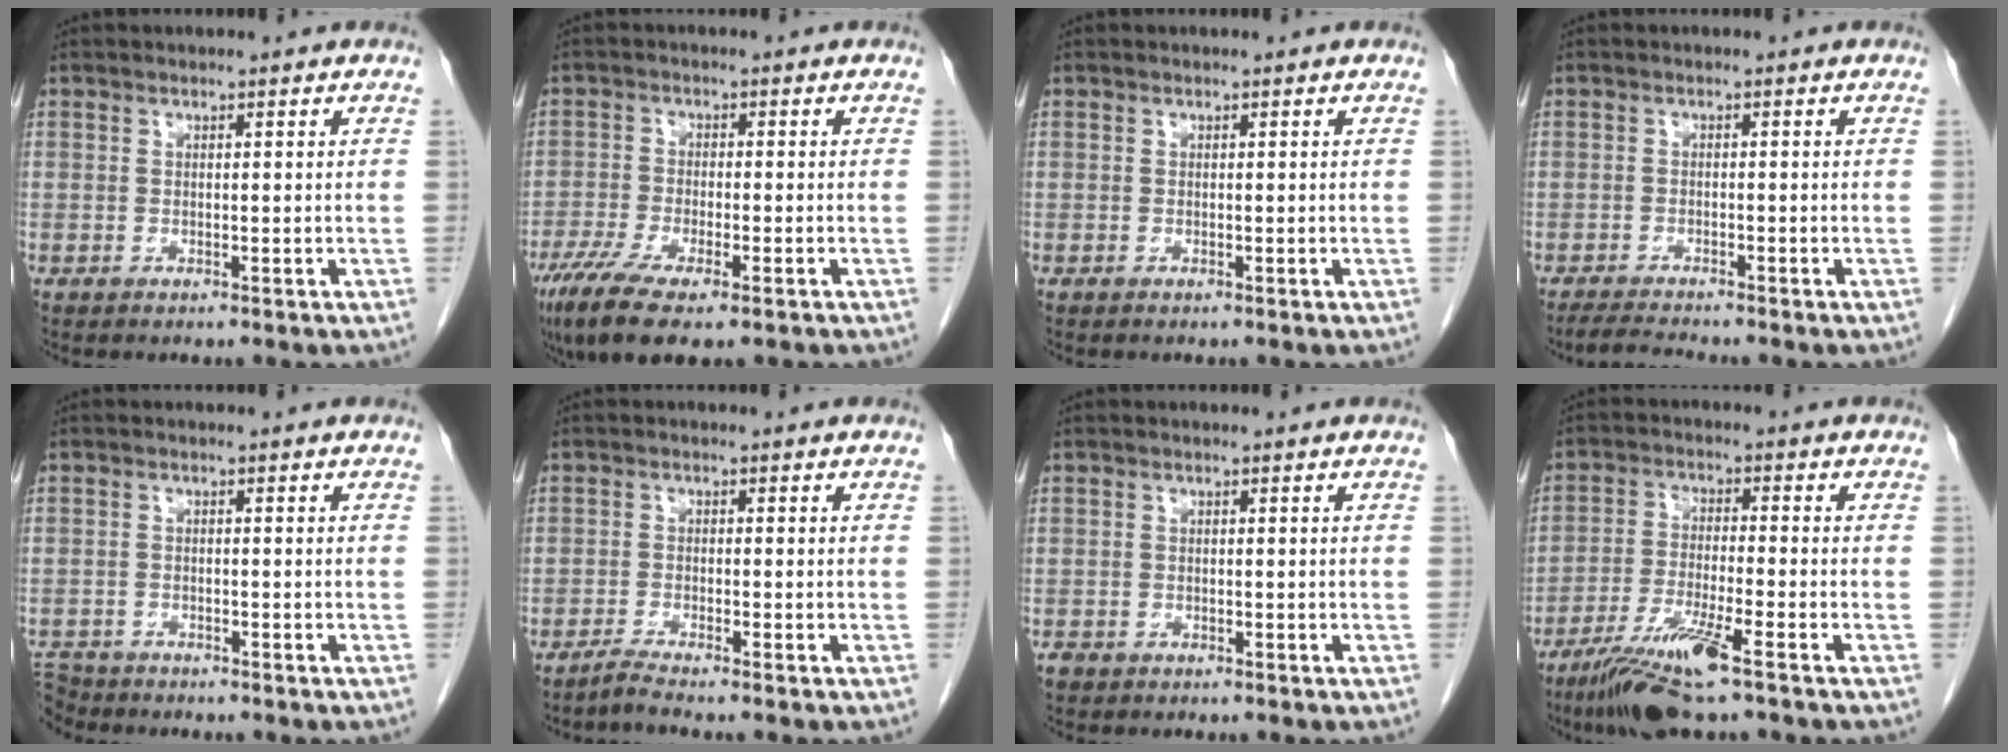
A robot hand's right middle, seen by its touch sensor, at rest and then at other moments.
{"total": 11.2, "force": [-7.1, 3.0, 8.1], "torque": [-0.149, -0.026, -0.116]}
{"total": 0.0}
{"total": 2.9, "force": [-2.7, -0.6, 0.9], "torque": [-0.025, -0.018, -0.049]}
{"total": 4.3, "force": [-4.1, 1.3, -0.1], "torque": [0.002, -0.011, -0.075]}
{"total": 1.9, "force": [-1.7, -0.5, 0.7], "torque": [-0.021, -0.004, -0.037]}
{"total": 1.0, "force": [-0.7, 0.7, 0.2], "torque": [-0.010, 0.001, -0.011]}
{"total": 9.5, "force": [-6.1, 0.3, 7.4], "torque": [-0.148, -0.025, -0.111]}